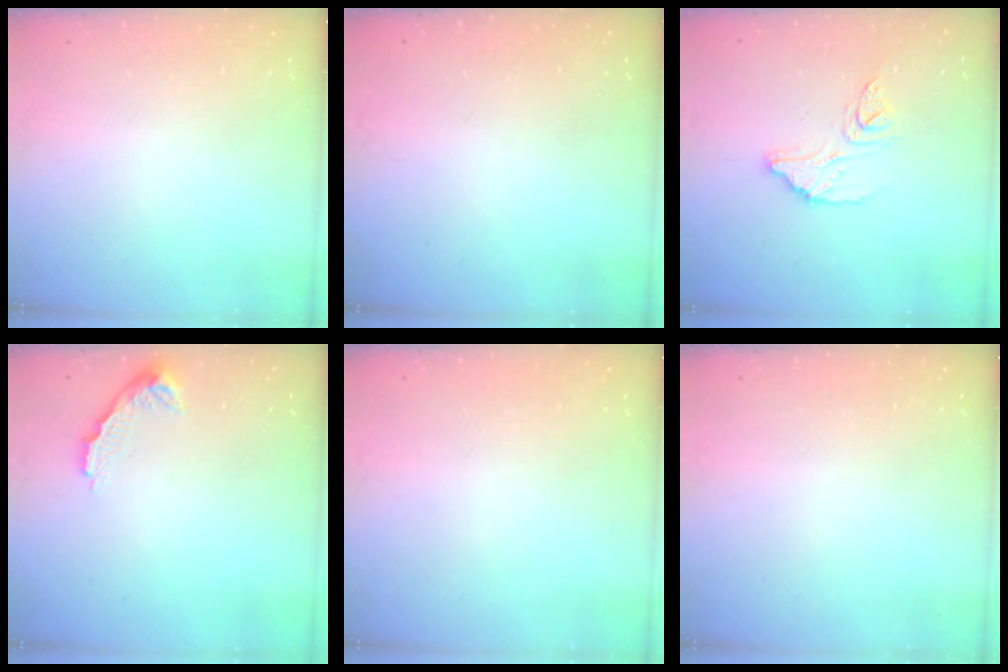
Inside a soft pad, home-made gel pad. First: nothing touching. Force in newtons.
{"total": 3.9, "press": 3.9, "slide": 0.1}
{"total": 12.4, "press": 12.4, "slide": 1.0}
{"total": 7.6, "press": 7.6, "slide": 0.4}
{"total": 0.0}
{"total": 0.0}